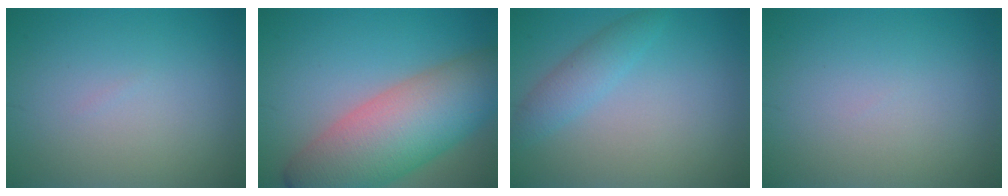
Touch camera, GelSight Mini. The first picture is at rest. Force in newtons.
{"total": 10.9, "press": 10.8, "slide": 0.3}
{"total": 2.3, "press": 2.3, "slide": 0.2}
{"total": 0.0}